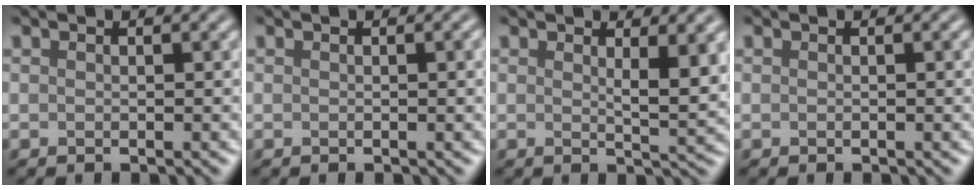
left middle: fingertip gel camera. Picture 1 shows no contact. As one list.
[{"total": 1.4, "force": [0.0, 0.3, 1.3], "torque": [-0.009, 0.008, 0.002]}, {"total": 2.9, "force": [1.0, 0.5, 2.7], "torque": [-0.033, -0.005, 0.022]}, {"total": 0.6, "force": [-0.2, 0.0, 0.6], "torque": [-0.002, 0.006, 0.002]}]